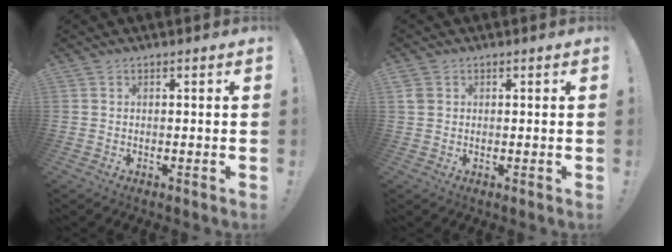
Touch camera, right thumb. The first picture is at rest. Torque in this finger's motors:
{"motor_torque": [-0.11, -0.32, 0.18, 0.03, 0.00]}